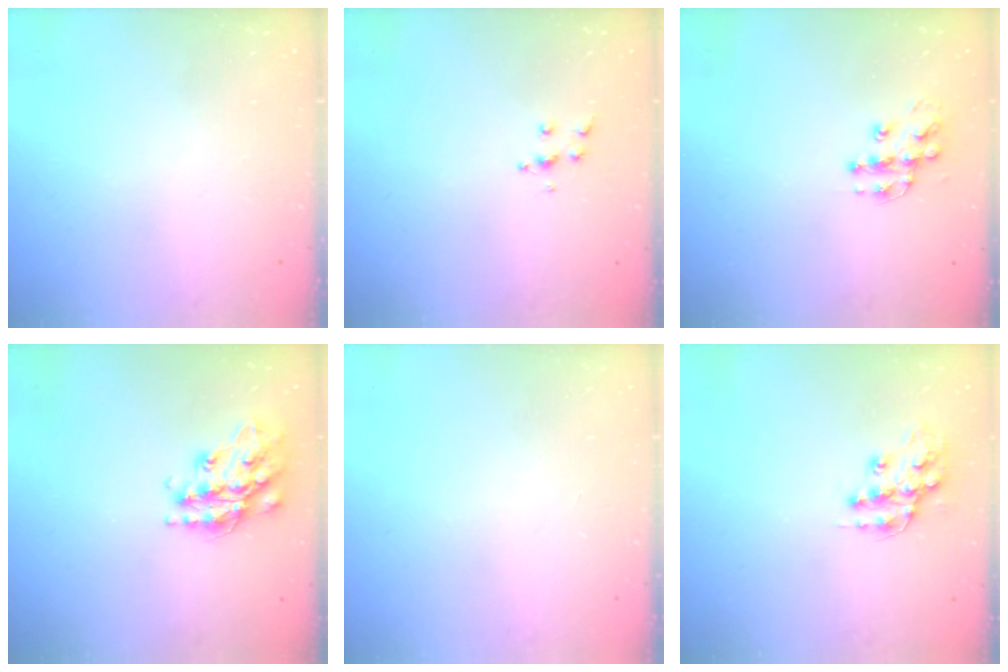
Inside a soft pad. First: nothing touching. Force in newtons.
{"total": 5.9, "press": 5.9, "slide": 0.3}
{"total": 10.7, "press": 10.7, "slide": 0.6}
{"total": 16.9, "press": 16.9, "slide": 1.2}
{"total": 0.0}
{"total": 12.8, "press": 12.8, "slide": 0.9}